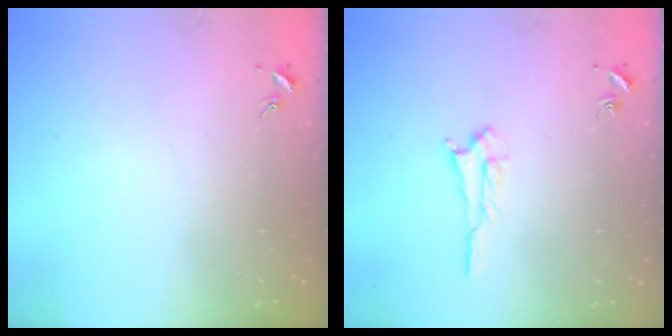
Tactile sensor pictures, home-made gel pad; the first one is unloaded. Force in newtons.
{"total": 1.6, "press": 1.6, "slide": 0.3}